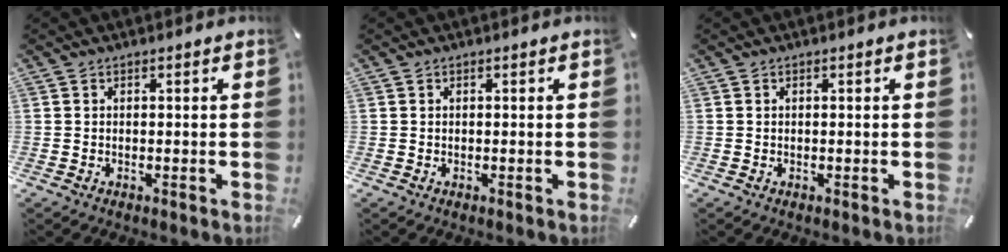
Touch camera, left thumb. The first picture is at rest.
{"total": 0.0}
{"total": 0.0}